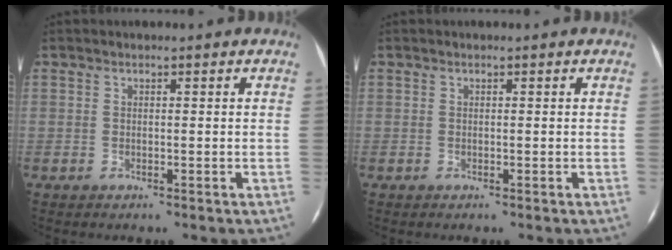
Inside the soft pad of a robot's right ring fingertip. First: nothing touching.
{"total": 0.0}